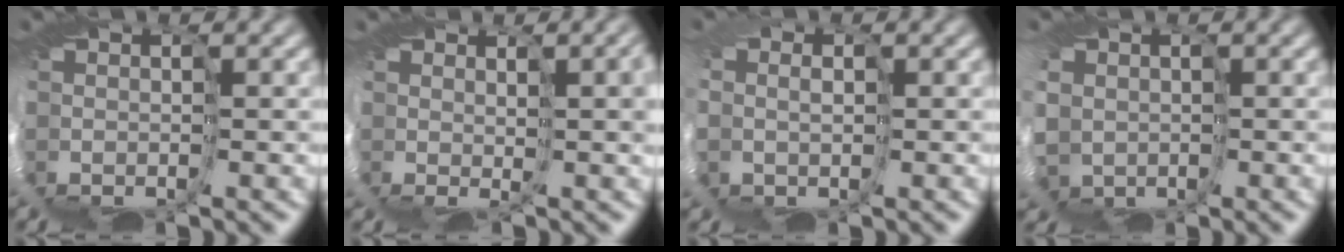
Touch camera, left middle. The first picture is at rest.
{"total": 3.8, "force": [1.3, 0.8, 3.4], "torque": [-0.053, 0.005, 0.018]}
{"total": 6.6, "force": [-0.2, 5.3, 3.8], "torque": [-0.098, -0.008, -0.017]}
{"total": 9.9, "force": [-1.4, 8.3, 5.2], "torque": [-0.151, -0.030, -0.041]}